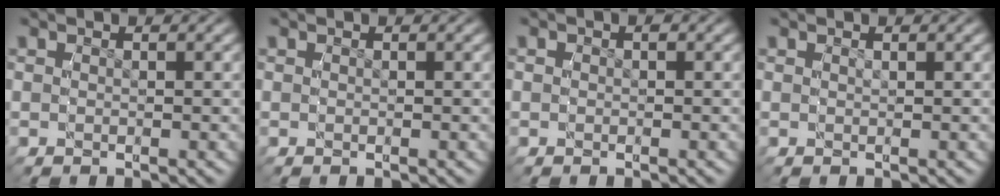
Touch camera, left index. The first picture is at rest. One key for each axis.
{"total": 0.0}
{"total": 0.8, "fx": -0.1, "fy": 0.8, "fz": 0.2, "tx": -0.006, "ty": -0.005, "tz": -0.002}
{"total": 0.0}